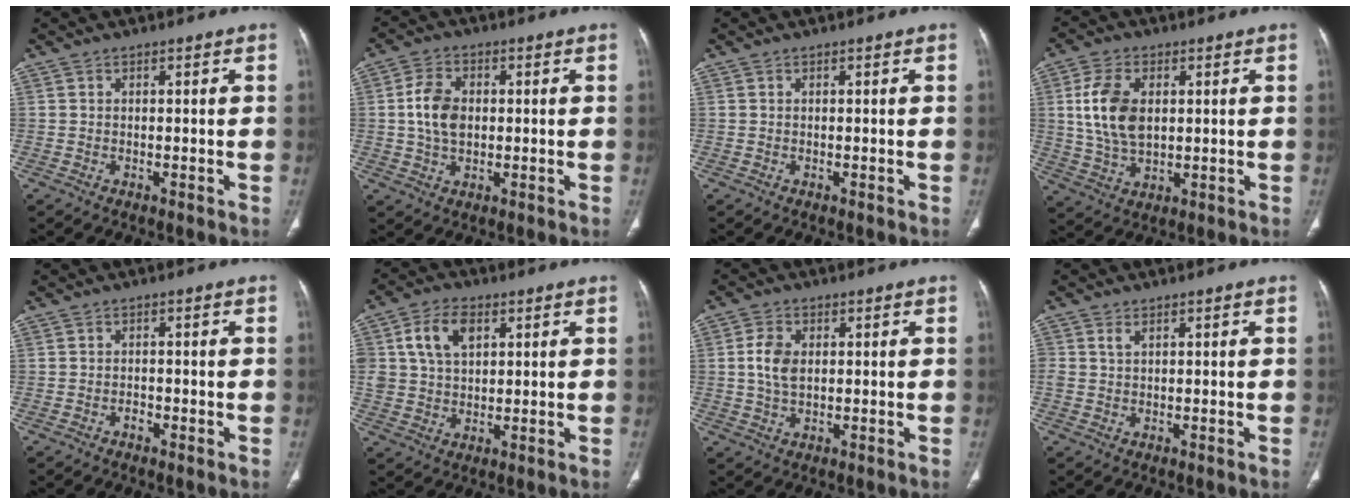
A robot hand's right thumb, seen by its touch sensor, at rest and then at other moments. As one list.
[{"total": 7.3, "force": [0.5, 5.0, 5.2], "torque": [-0.091, 0.005, 0.008]}, {"total": 0.0}, {"total": 10.7, "force": [1.9, 6.5, 8.3], "torque": [-0.161, -0.005, 0.043]}, {"total": 1.1, "force": [-0.6, 0.7, 0.6], "torque": [-0.007, 0.004, -0.012]}, {"total": 9.1, "force": [3.2, 6.1, 5.9], "torque": [-0.095, -0.002, 0.060]}, {"total": 3.1, "force": [0.5, 2.0, 2.3], "torque": [-0.044, 0.000, 0.010]}, {"total": 1.5, "force": [0.7, 0.9, 0.9], "torque": [-0.020, 0.000, 0.018]}]